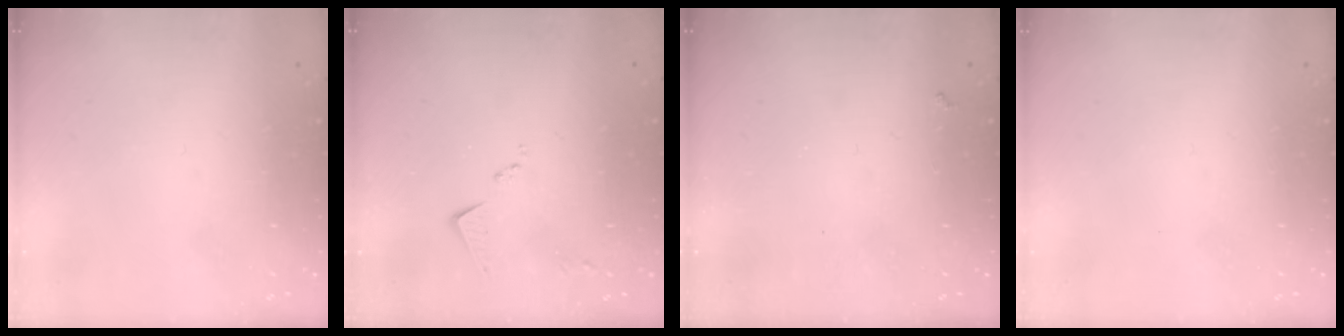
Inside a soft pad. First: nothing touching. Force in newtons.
{"total": 5.4, "press": 5.4, "slide": 0.5}
{"total": 1.9, "press": 1.9, "slide": 0.4}
{"total": 0.0}